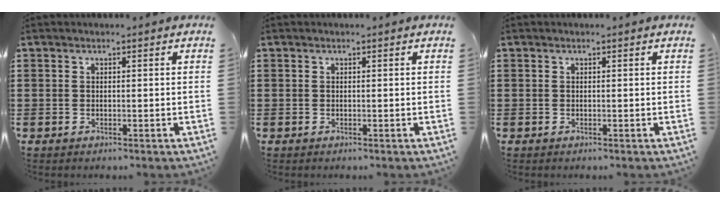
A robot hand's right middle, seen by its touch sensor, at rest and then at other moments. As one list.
[{"total": 0.0}, {"total": 0.0}]